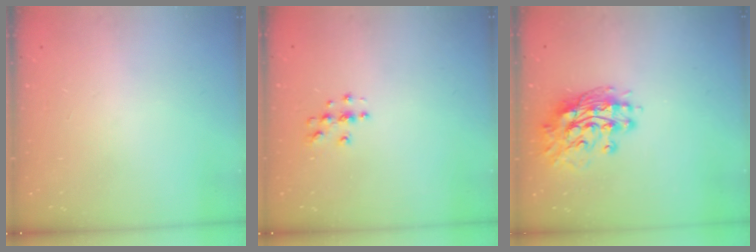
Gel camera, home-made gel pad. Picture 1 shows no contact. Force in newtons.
{"total": 3.7, "press": 3.7, "slide": 0.2}
{"total": 13.6, "press": 13.5, "slide": 1.1}